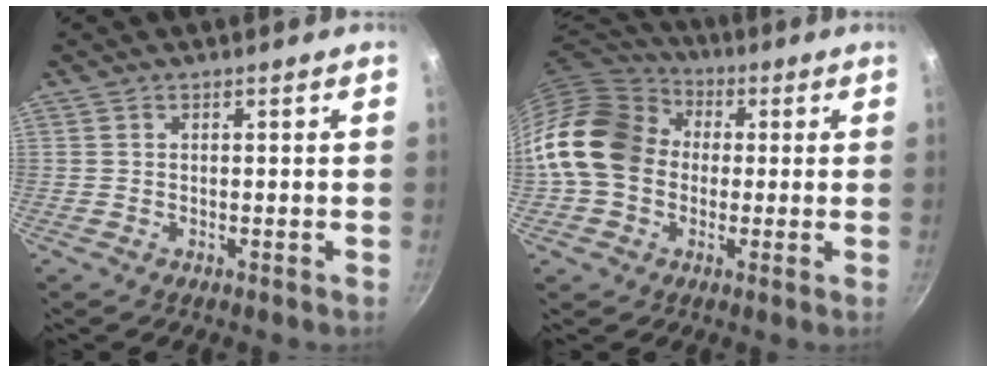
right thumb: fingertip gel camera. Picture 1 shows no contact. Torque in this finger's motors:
{"motor_torque": [-0.43, 1.10, 1.15, -0.45, 0.28]}